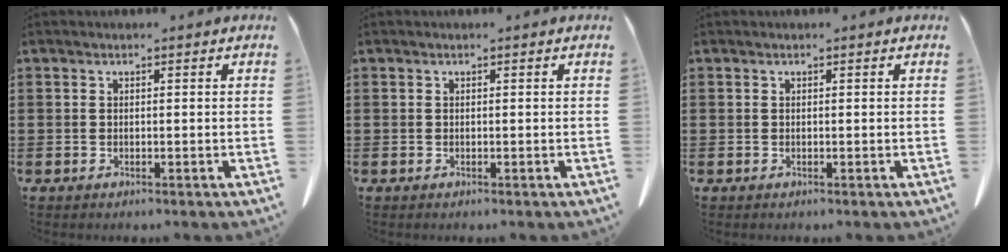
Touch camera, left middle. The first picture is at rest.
{"total": 0.0}
{"total": 0.0}